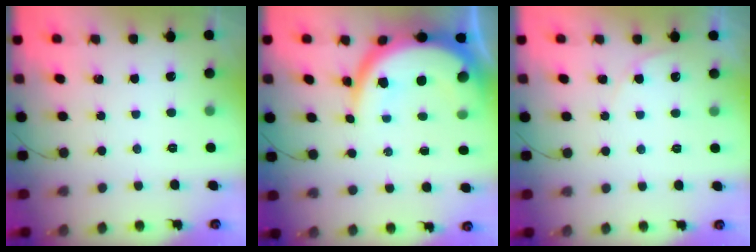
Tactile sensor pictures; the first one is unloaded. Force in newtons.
{"total": 13.6, "press": 13.5, "slide": 1.1}
{"total": 3.3, "press": 3.3, "slide": 0.2}